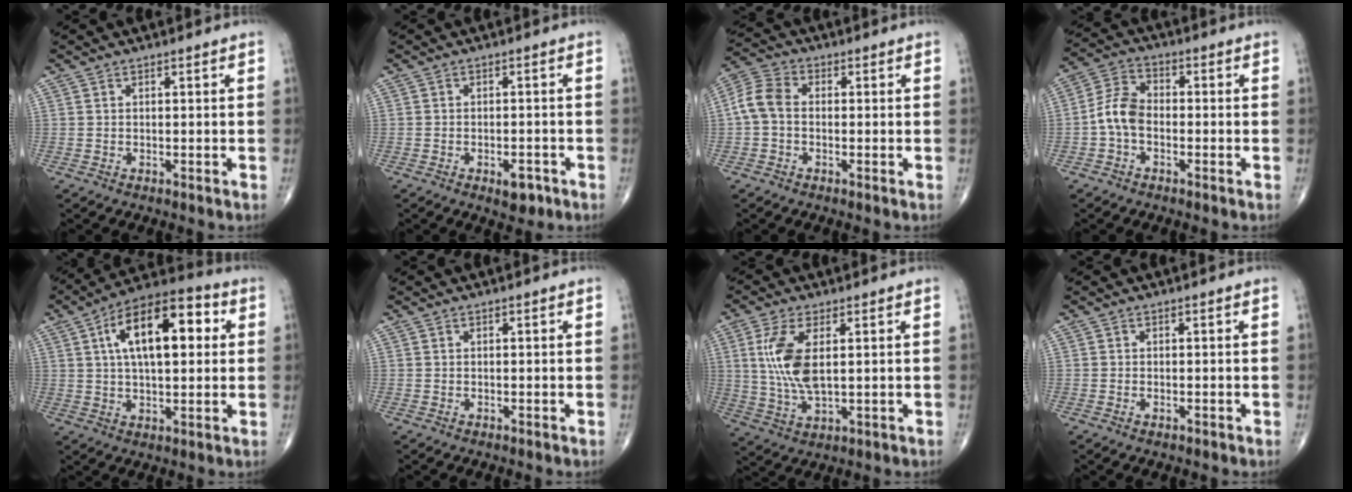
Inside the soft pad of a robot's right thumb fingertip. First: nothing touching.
{"total": 3.6, "force": [-1.8, 1.8, 2.5], "torque": [-0.024, 0.005, -0.022]}
{"total": 6.3, "force": [-0.4, 4.4, 4.4], "torque": [-0.088, 0.018, -0.020]}
{"total": 6.7, "force": [-1.6, 4.3, 4.8], "torque": [-0.090, 0.024, -0.044]}
{"total": 17.5, "force": [4.3, 8.2, 14.8], "torque": [-0.214, 0.021, 0.059]}
{"total": 0.0}
{"total": 9.9, "force": [2.0, 4.2, 8.7], "torque": [-0.193, -0.010, 0.044]}
{"total": 0.5, "force": [-0.2, 0.3, 0.4], "torque": [-0.010, 0.001, -0.004]}